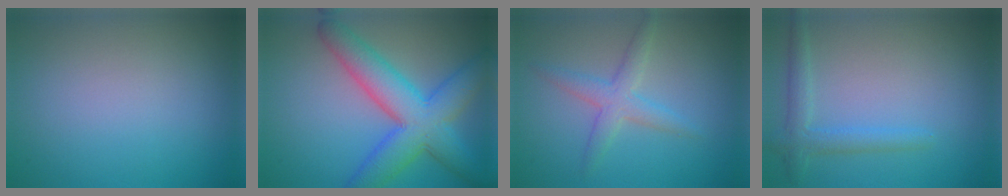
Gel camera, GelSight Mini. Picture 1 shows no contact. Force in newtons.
{"total": 8.0, "press": 8.0, "slide": 0.3}
{"total": 2.7, "press": 2.7, "slide": 0.0}
{"total": 2.3, "press": 2.3, "slide": 0.2}